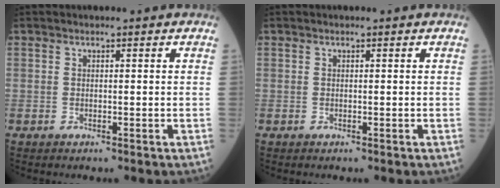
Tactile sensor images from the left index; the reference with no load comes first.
{"total": 0.0}